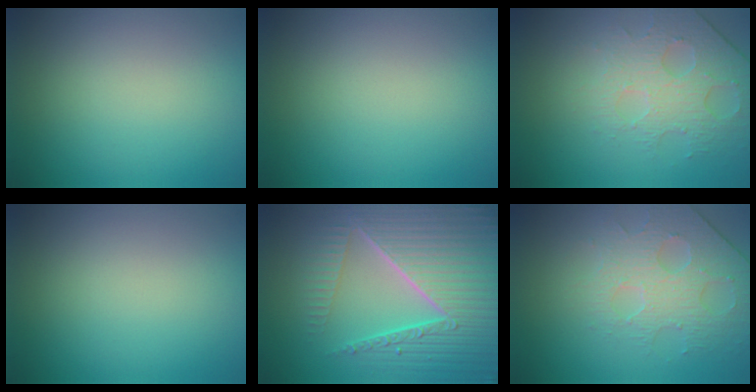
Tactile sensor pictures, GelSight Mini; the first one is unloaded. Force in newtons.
{"total": 0.0}
{"total": 4.9, "press": 3.4, "slide": 3.6}
{"total": 0.0}
{"total": 8.8, "press": 6.1, "slide": 6.4}
{"total": 4.3, "press": 3.5, "slide": 2.5}